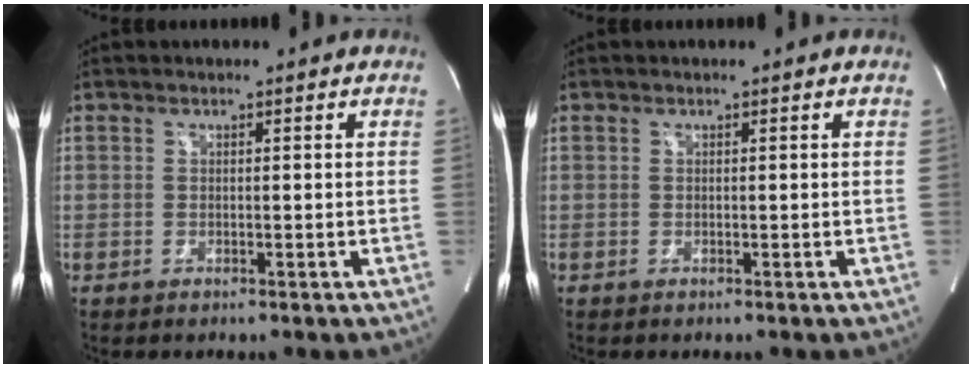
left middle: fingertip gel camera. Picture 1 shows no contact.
{"total": 0.0}